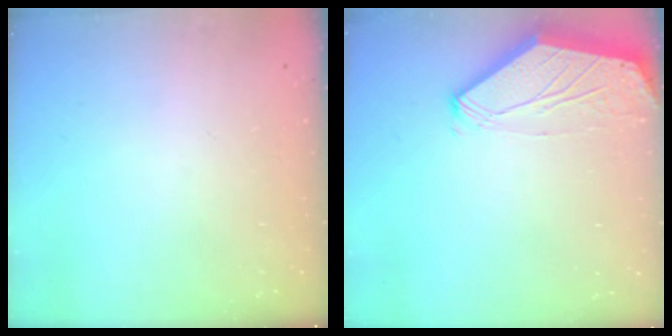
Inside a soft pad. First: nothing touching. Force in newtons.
{"total": 0.0}